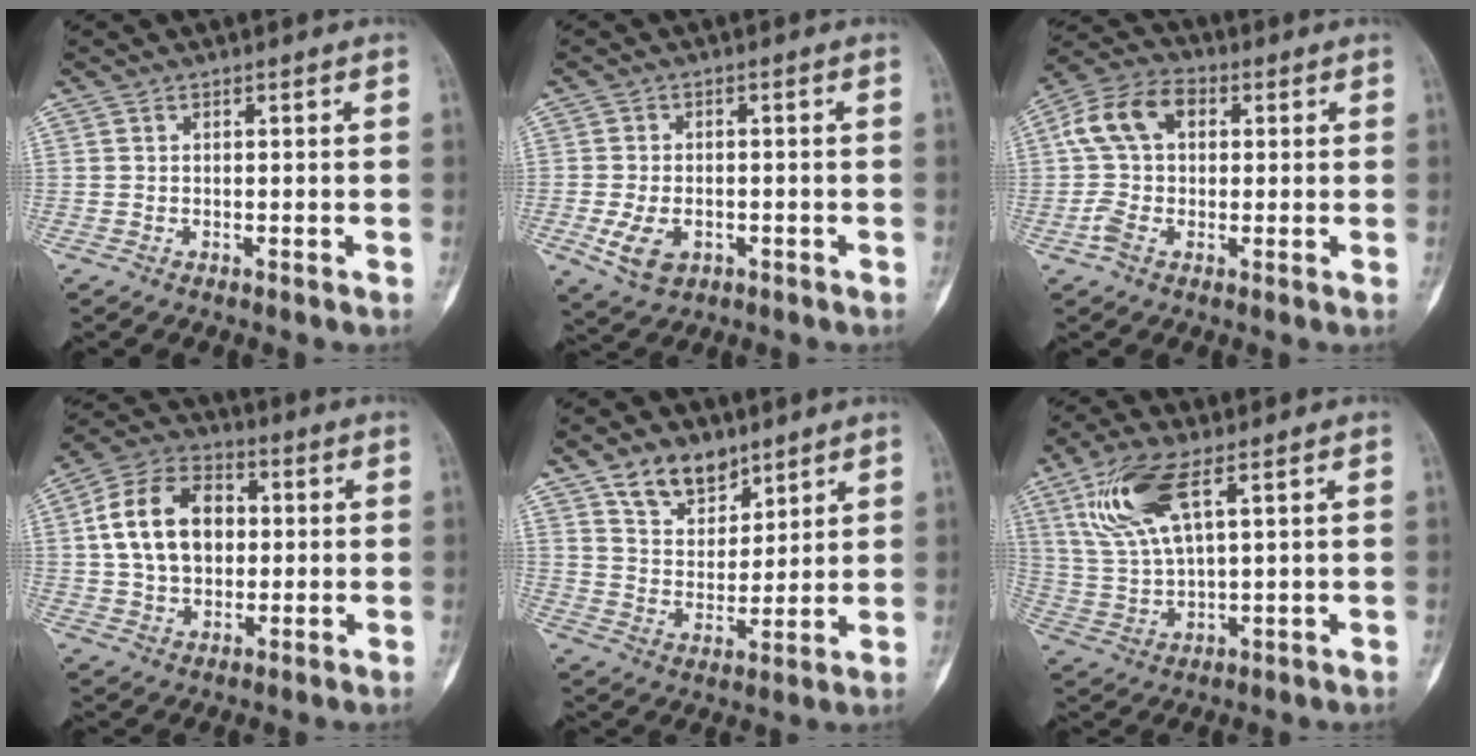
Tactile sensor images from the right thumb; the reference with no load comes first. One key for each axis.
{"total": 6.1, "fx": -1.9, "fy": 4.0, "fz": 4.2, "tx": -0.075, "ty": 0.000, "tz": -0.027}
{"total": 10.5, "fx": 1.8, "fy": 7.2, "fz": 7.4, "tx": -0.135, "ty": 0.032, "tz": 0.026}
{"total": 15.1, "fx": 1.9, "fy": 10.6, "fz": 10.6, "tx": -0.167, "ty": 0.017, "tz": 0.028}
{"total": 9.5, "fx": 6.7, "fy": 5.5, "fz": 4.0, "tx": -0.034, "ty": -0.046, "tz": 0.123}
{"total": 12.4, "fx": 5.7, "fy": 4.2, "fz": 10.2, "tx": -0.220, "ty": -0.012, "tz": 0.119}